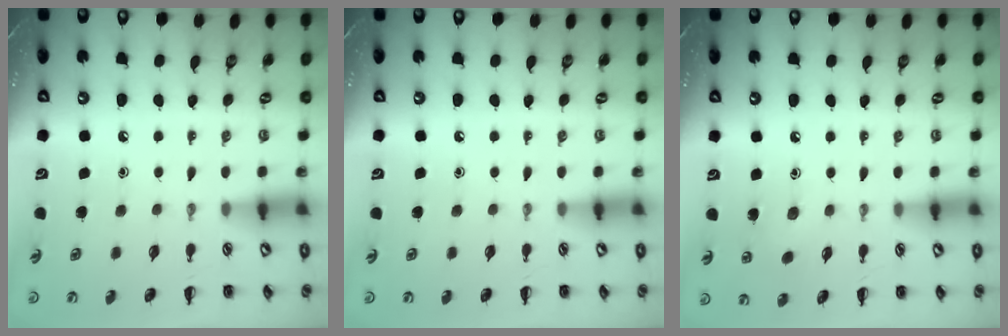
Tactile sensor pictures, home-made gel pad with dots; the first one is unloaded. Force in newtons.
{"total": 0.0}
{"total": 6.7, "press": 6.5, "slide": 1.5}